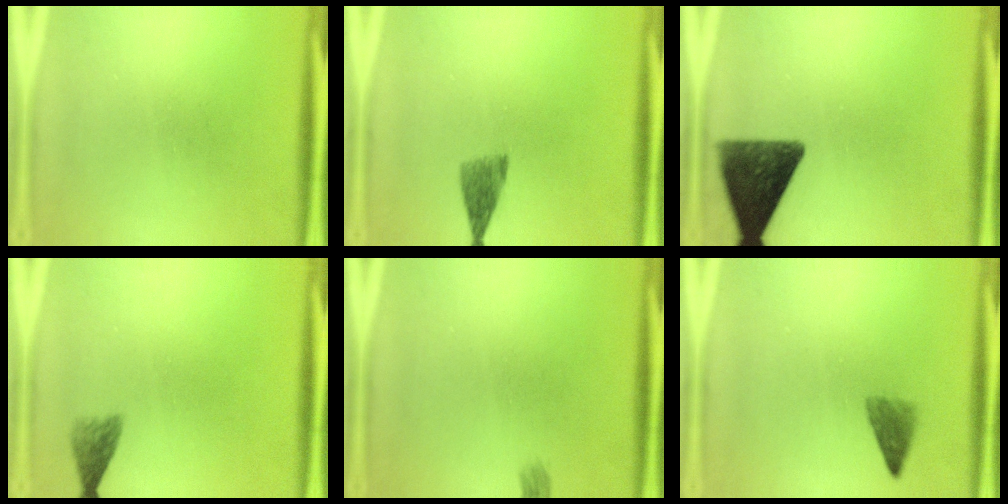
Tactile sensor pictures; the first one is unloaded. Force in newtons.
{"total": 3.3}
{"total": 12.0}
{"total": 2.3}
{"total": 1.0}
{"total": 2.4}